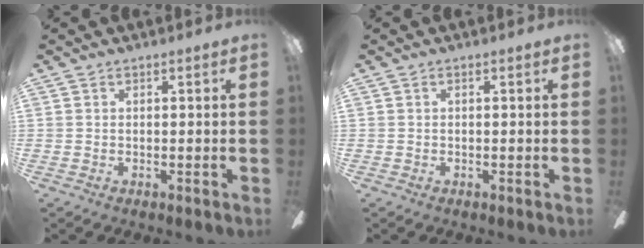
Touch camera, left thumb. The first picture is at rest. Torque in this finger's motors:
{"motor_torque": [0.00, 0.00, -0.13, 0.13, 0.00]}